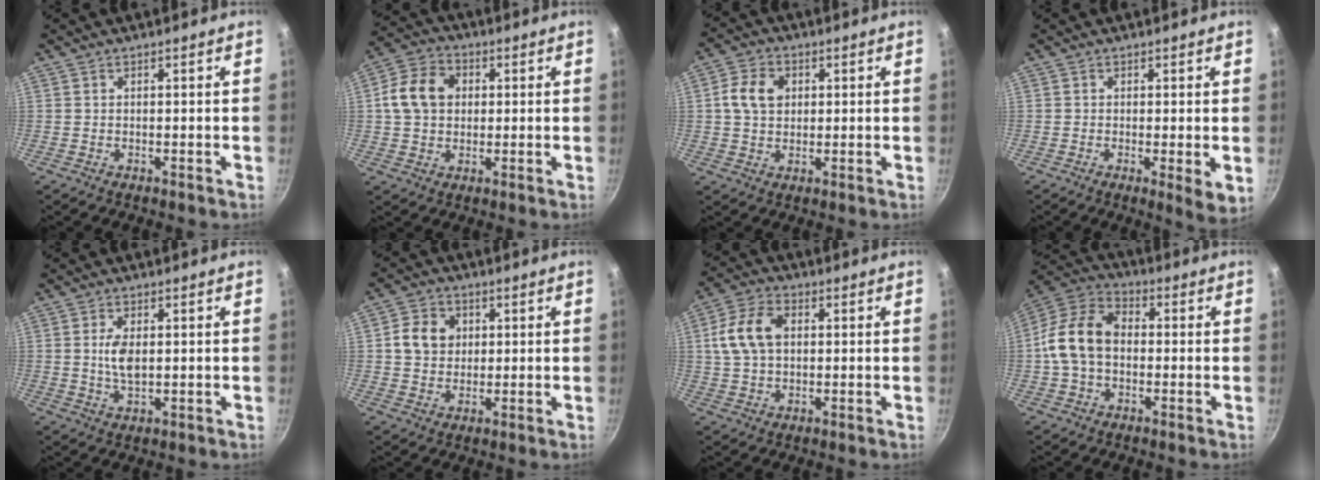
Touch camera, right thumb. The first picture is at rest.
{"total": 10.4, "force": [1.4, 8.1, 6.4], "torque": [-0.106, 0.019, 0.018]}
{"total": 7.2, "force": [1.4, 5.5, 4.4], "torque": [-0.071, 0.005, 0.022]}
{"total": 4.1, "force": [-0.5, 0.8, 4.0], "torque": [-0.067, -0.016, -0.012]}
{"total": 4.9, "force": [0.5, 2.5, 4.2], "torque": [-0.081, -0.005, 0.012]}
{"total": 7.5, "force": [1.3, 6.4, 3.7], "torque": [-0.046, 0.001, 0.019]}
{"total": 10.2, "force": [1.7, 6.8, 7.4], "torque": [-0.144, 0.018, 0.029]}
{"total": 13.2, "force": [-0.5, 9.2, 9.3], "torque": [-0.175, 0.037, -0.019]}